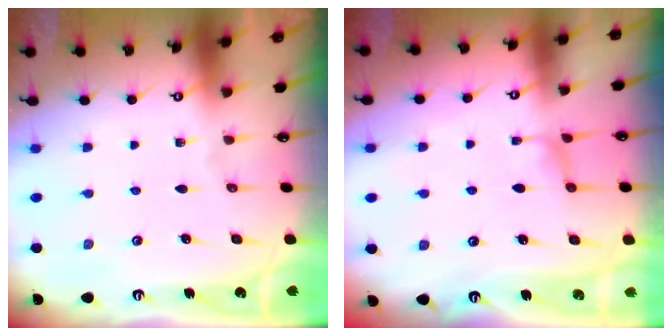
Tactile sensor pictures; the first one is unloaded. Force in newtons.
{"total": 0.8, "press": 0.3, "slide": 0.7}